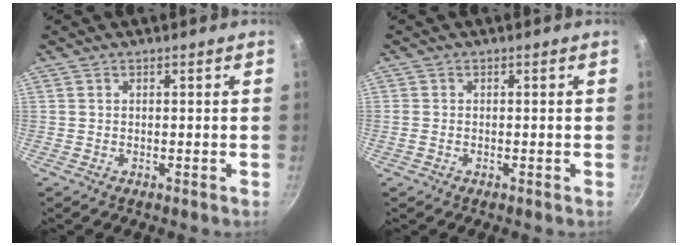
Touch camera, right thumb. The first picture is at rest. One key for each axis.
{"total": 1.2, "fx": -0.3, "fy": 0.9, "fz": 0.8, "tx": -0.019, "ty": 0.001, "tz": -0.007}